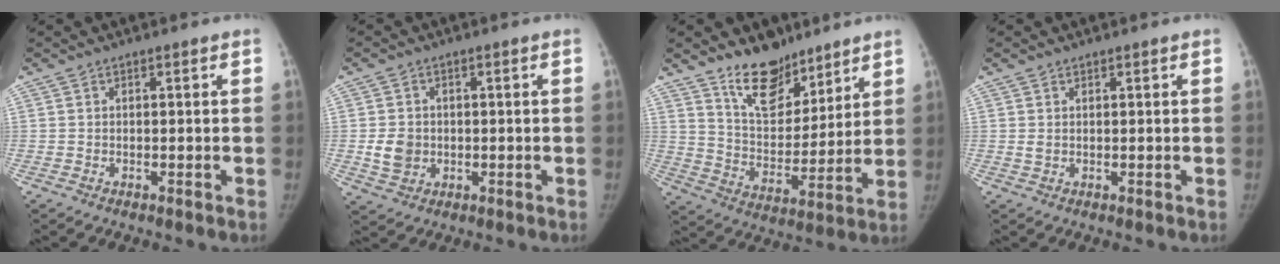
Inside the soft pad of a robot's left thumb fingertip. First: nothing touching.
{"total": 5.0, "force": [-0.3, 4.3, 2.6], "torque": [-0.034, -0.001, 0.001]}
{"total": 13.4, "force": [10.1, 6.8, 5.7], "torque": [-0.058, -0.077, 0.183]}
{"total": 1.0, "force": [0.6, 0.6, 0.6], "torque": [-0.009, -0.001, 0.013]}